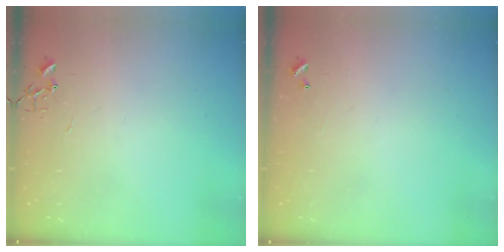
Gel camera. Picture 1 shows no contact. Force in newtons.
{"total": 3.7, "press": 3.6, "slide": 0.4}